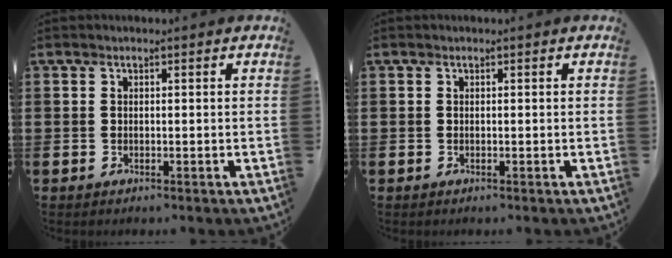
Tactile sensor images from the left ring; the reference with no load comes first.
{"total": 0.0}